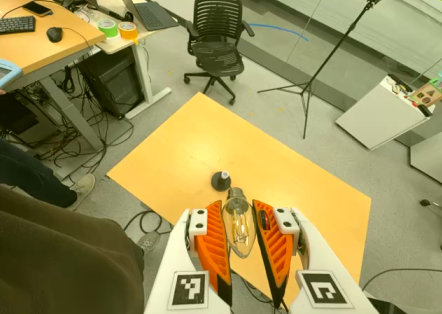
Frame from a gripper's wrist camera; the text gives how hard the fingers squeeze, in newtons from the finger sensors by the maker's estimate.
{"total": 11.2, "left": 11.4, "right": 11.0}